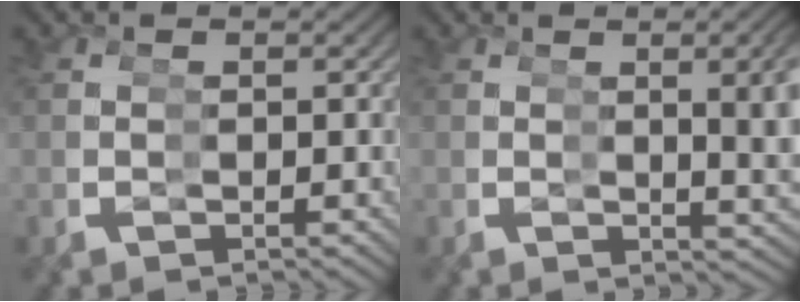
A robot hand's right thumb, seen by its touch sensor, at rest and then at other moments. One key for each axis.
{"total": 4.8, "fx": 0.6, "fy": 1.3, "fz": 4.6, "tx": -0.050, "ty": 0.006, "tz": 0.012}